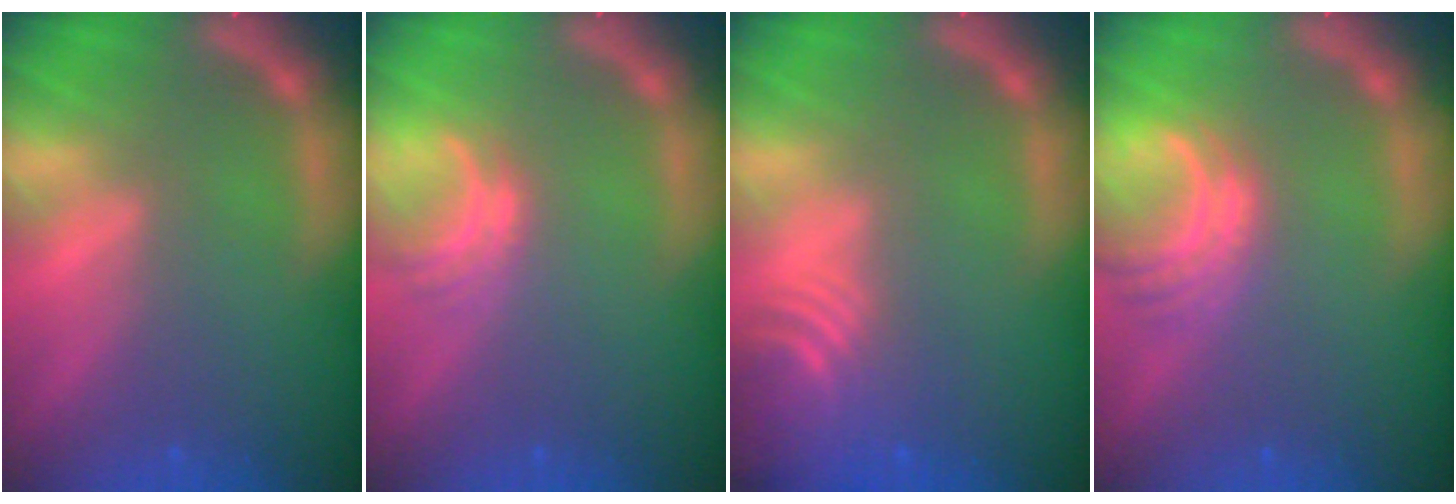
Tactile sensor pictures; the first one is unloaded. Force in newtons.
{"total": 2.5}
{"total": 6.5}
{"total": 4.5}